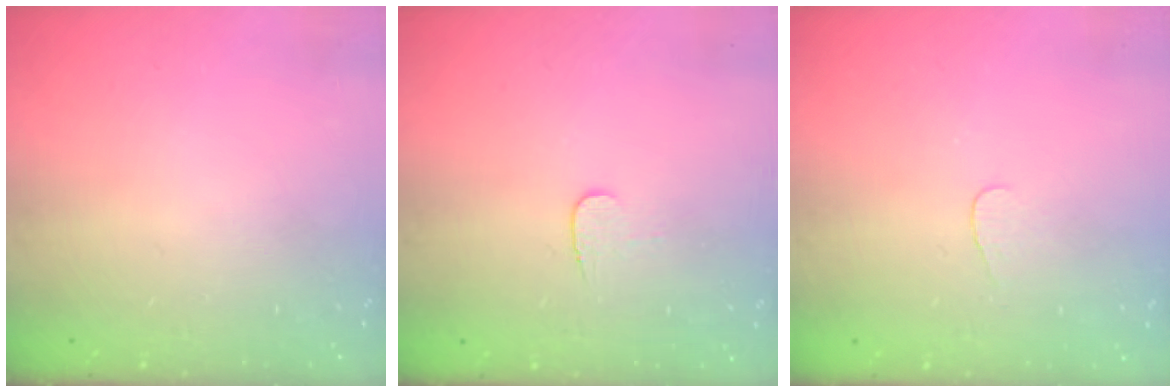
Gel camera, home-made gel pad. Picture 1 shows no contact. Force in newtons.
{"total": 4.0, "press": 4.0, "slide": 0.4}
{"total": 2.8, "press": 2.7, "slide": 0.3}